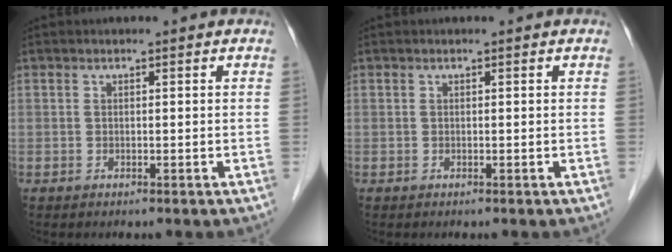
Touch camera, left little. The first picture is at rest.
{"total": 0.0}